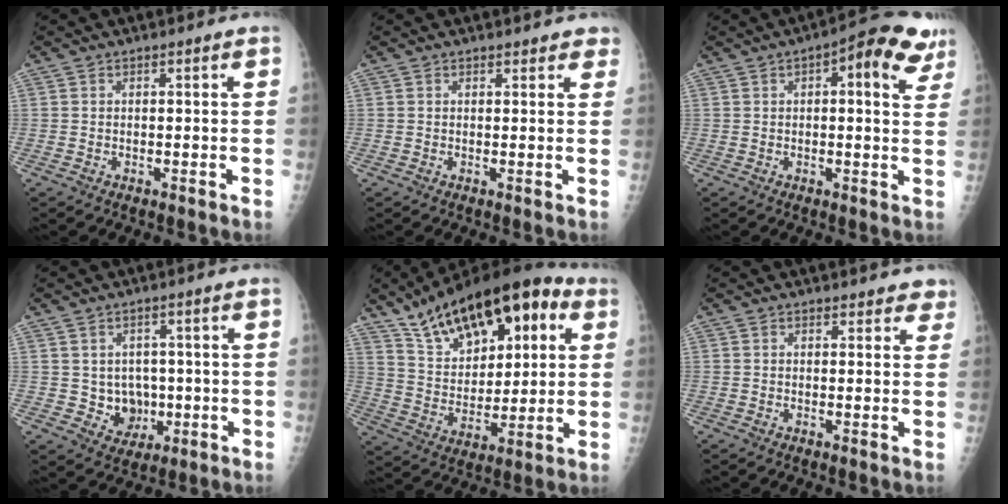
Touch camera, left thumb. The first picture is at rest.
{"total": 2.4, "force": [2.0, 1.1, 0.7], "torque": [0.018, -0.003, 0.015]}
{"total": 11.6, "force": [5.4, 4.3, 9.4], "torque": [-0.090, -0.001, 0.059]}
{"total": 6.2, "force": [-0.4, 5.5, 2.8], "torque": [-0.005, 0.004, 0.007]}
{"total": 23.2, "force": [11.7, 11.4, 16.5], "torque": [-0.230, -0.014, 0.201]}
{"total": 3.2, "force": [2.7, 1.4, 0.8], "torque": [0.027, -0.008, 0.020]}